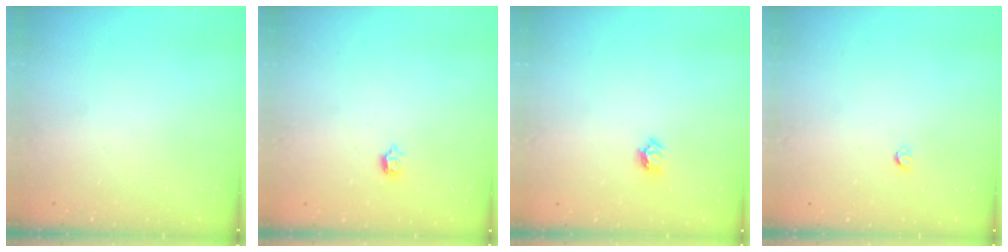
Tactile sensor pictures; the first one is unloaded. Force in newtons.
{"total": 5.1, "press": 5.0, "slide": 1.0}
{"total": 4.7, "press": 4.7, "slide": 0.5}
{"total": 3.0, "press": 3.0, "slide": 0.2}